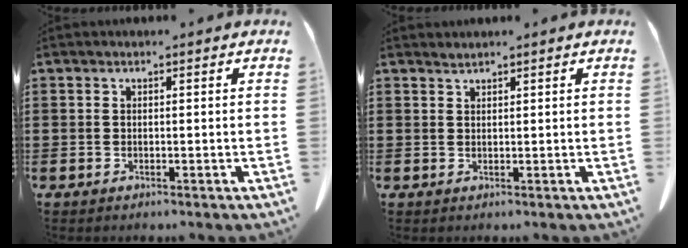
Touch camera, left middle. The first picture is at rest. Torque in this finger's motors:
{"motor_torque": [-0.02, 0.07, -0.36, -0.04]}